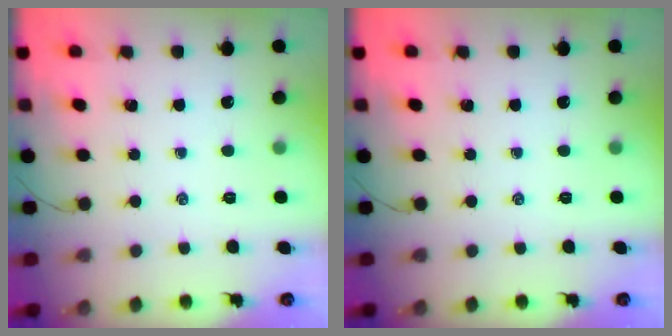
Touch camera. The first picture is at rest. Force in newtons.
{"total": 0.0}